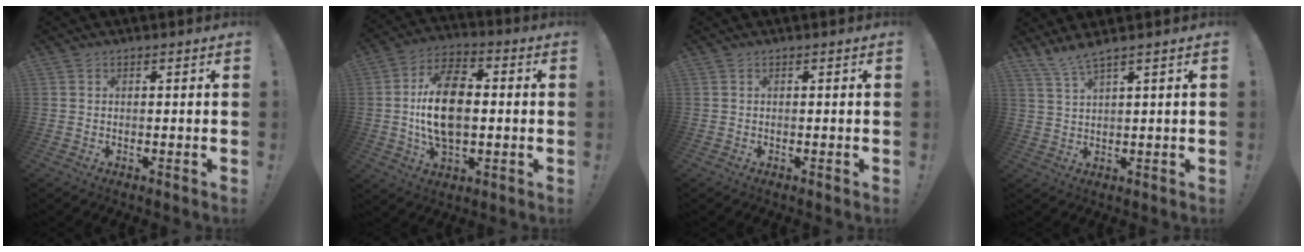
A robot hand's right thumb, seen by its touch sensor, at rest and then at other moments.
{"total": 16.6, "force": [-0.3, 10.0, 13.3], "torque": [-0.239, 0.004, -0.012]}
{"total": 0.0}
{"total": 4.1, "force": [3.4, -0.2, 2.3], "torque": [-0.055, -0.015, 0.061]}